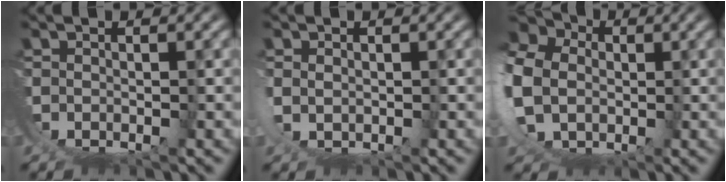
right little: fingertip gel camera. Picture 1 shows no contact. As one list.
[{"total": 1.2, "force": [0.8, 0.0, 0.9], "torque": [-0.033, -0.012, 0.026]}, {"total": 10.6, "force": [2.6, 8.2, 6.2], "torque": [-0.141, -0.002, 0.034]}]